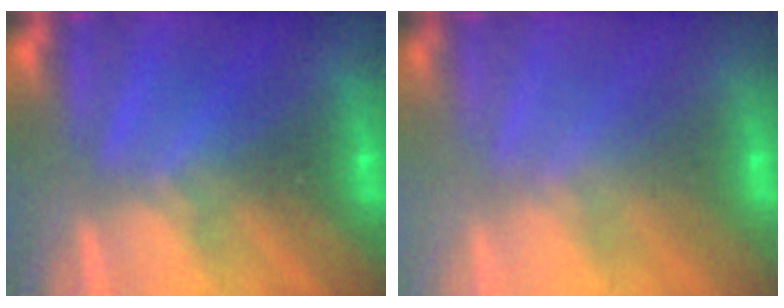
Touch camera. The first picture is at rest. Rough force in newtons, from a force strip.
{"total": 2.9}